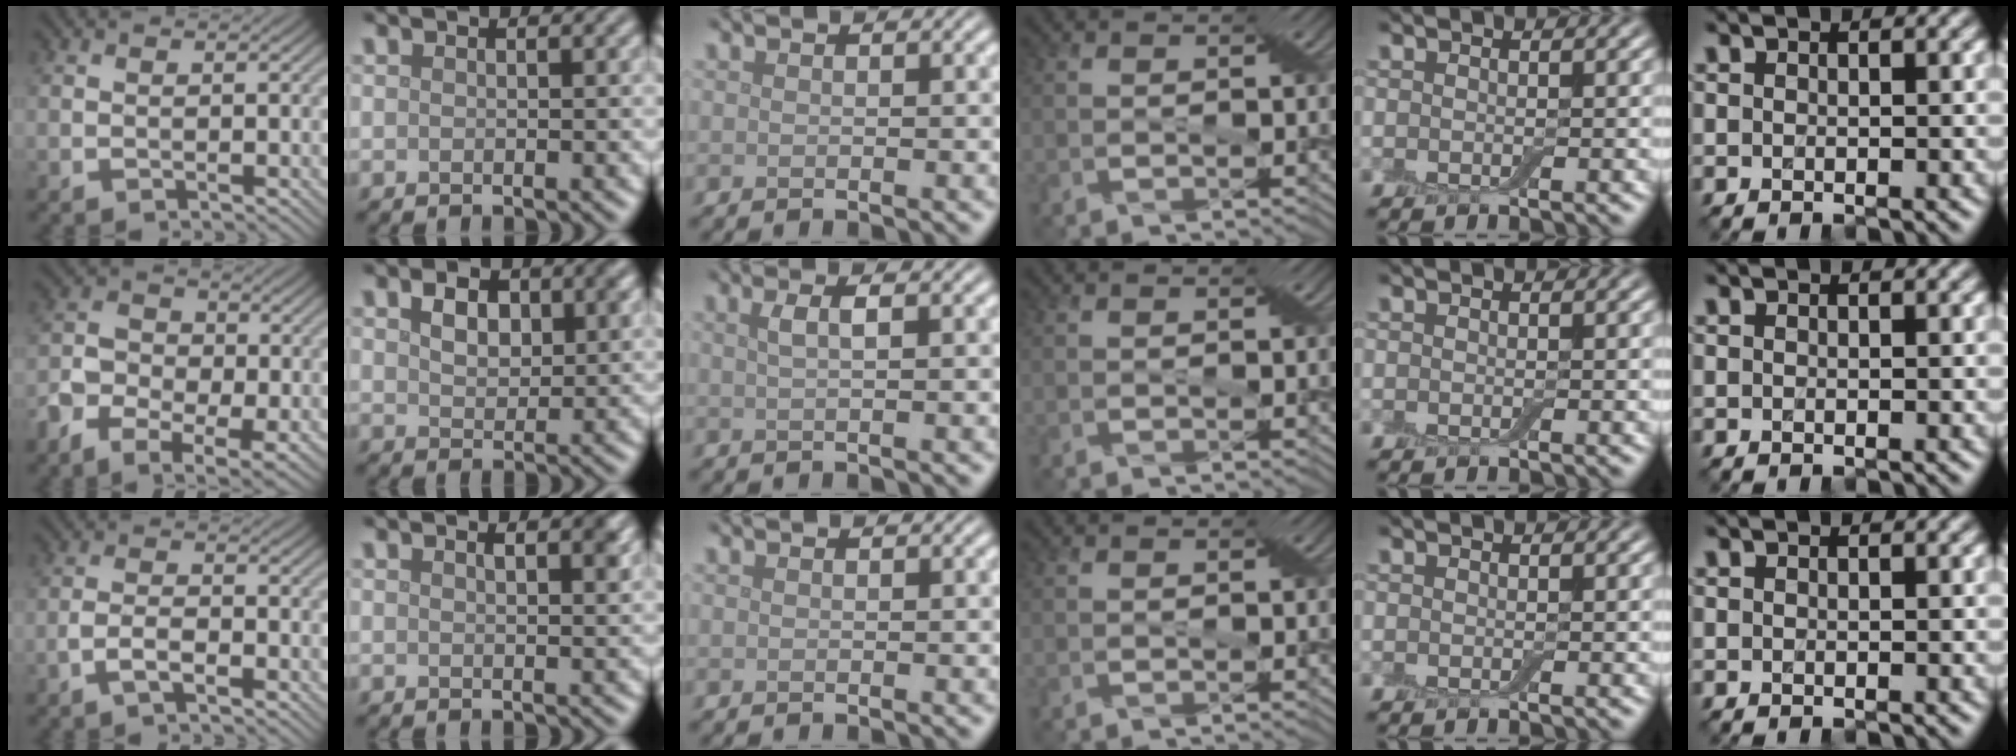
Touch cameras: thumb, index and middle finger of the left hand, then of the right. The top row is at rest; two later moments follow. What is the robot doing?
{"motion": "squeeze", "object": "air blower"}